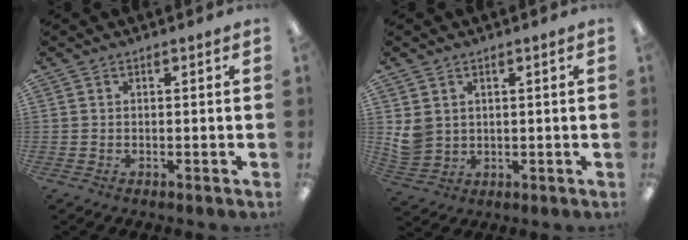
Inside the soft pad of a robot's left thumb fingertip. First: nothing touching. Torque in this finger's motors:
{"motor_torque": [0.72, 0.94, 0.61, -0.43, 0.03]}